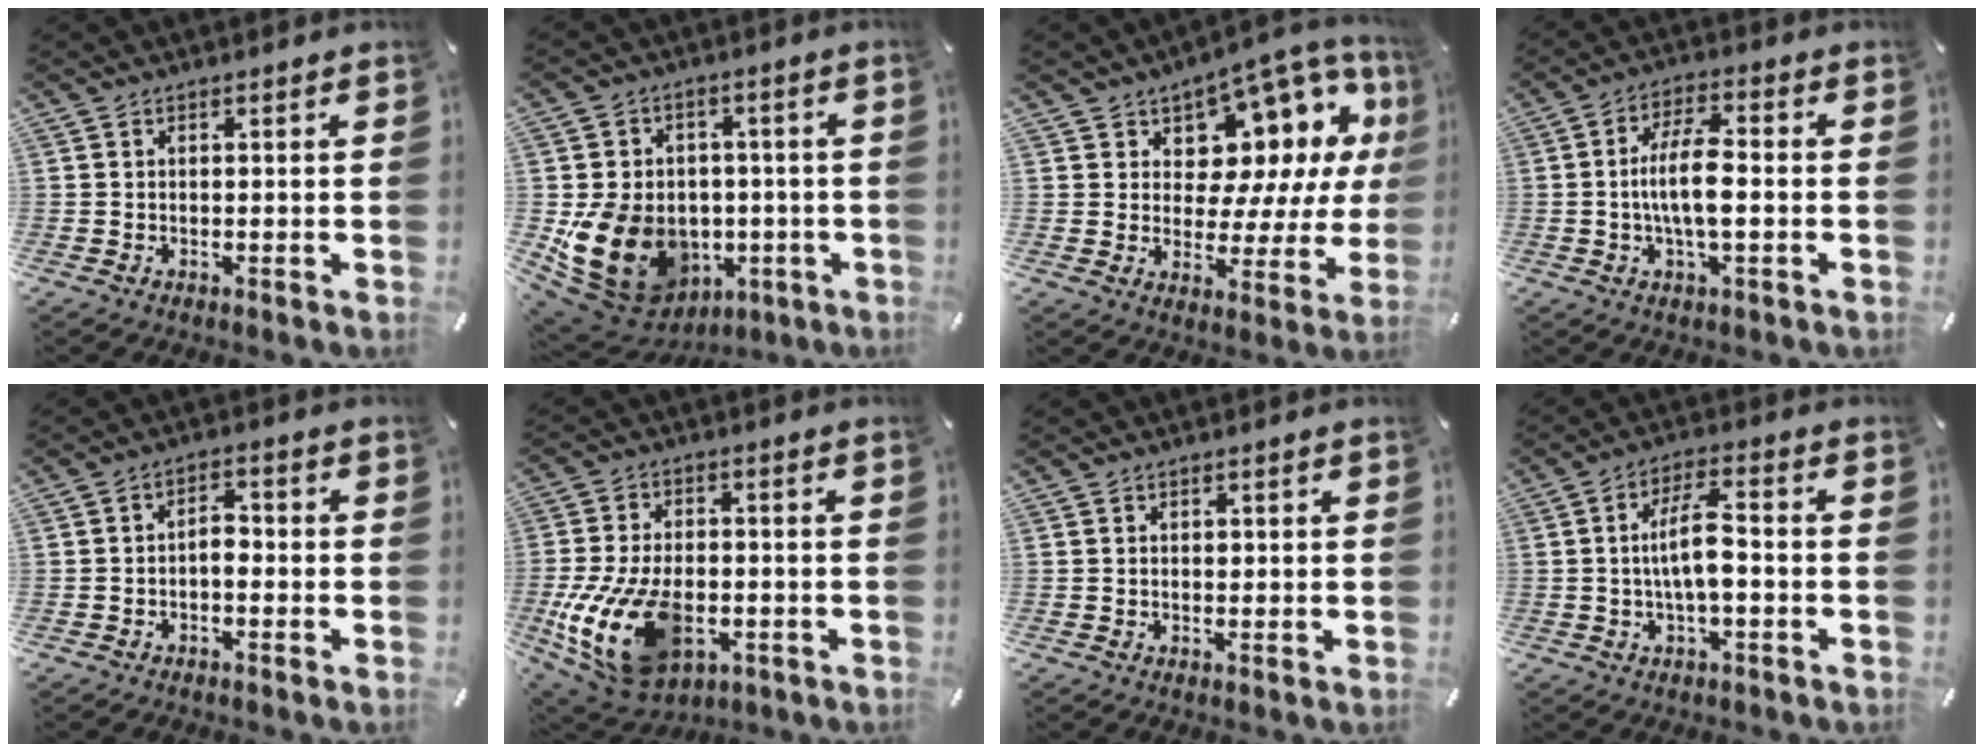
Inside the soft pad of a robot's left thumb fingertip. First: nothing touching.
{"total": 17.5, "force": [-2.9, 14.4, 9.4], "torque": [-0.192, -0.001, -0.036]}
{"total": 10.2, "force": [6.3, 7.1, 3.7], "torque": [-0.048, -0.070, 0.114]}
{"total": 9.7, "force": [-1.1, 3.4, 9.1], "torque": [-0.174, 0.005, -0.020]}
{"total": 3.7, "force": [-1.5, 2.0, 2.8], "torque": [-0.049, 0.016, -0.030]}
{"total": 18.6, "force": [-5.0, 11.6, 13.7], "torque": [-0.291, 0.012, -0.075]}
{"total": 0.6, "force": [0.1, 0.5, 0.3], "torque": [-0.006, 0.001, 0.000]}
{"total": 8.5, "force": [-1.1, 2.6, 8.0], "torque": [-0.151, 0.007, -0.021]}